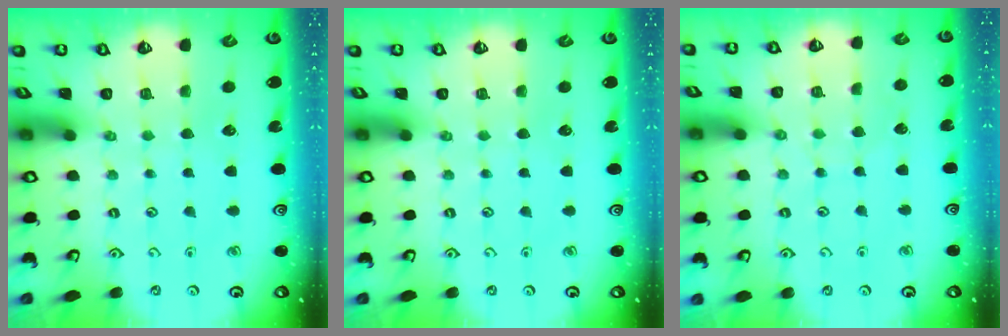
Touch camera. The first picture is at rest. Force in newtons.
{"total": 0.0}
{"total": 3.1, "press": 3.1, "slide": 0.4}